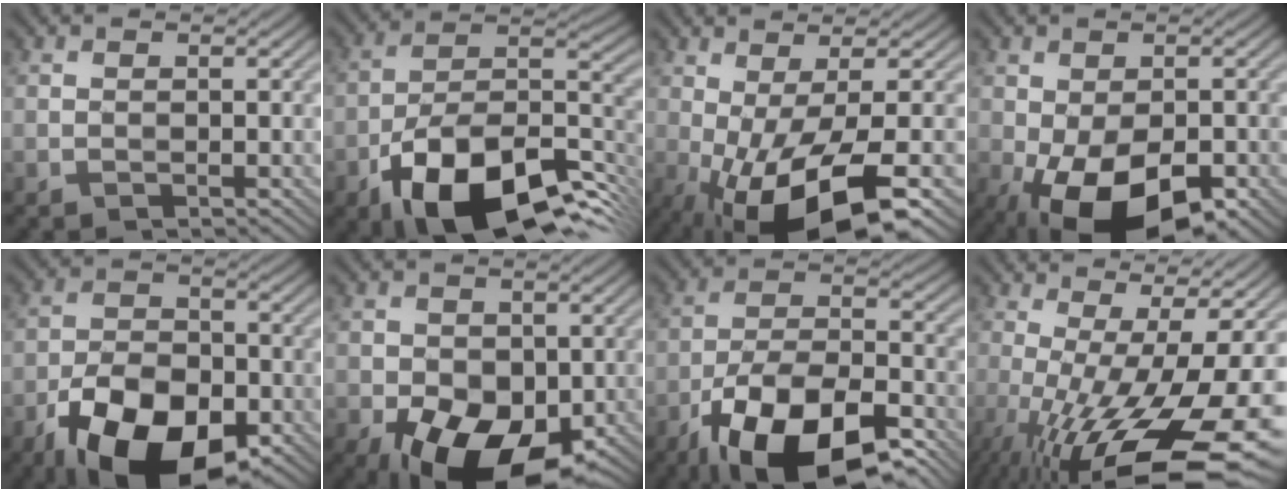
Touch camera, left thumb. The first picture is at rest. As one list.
[{"total": 18.3, "force": [-10.4, 7.9, 12.8], "torque": [-0.219, -0.033, -0.173]}, {"total": 12.9, "force": [-4.8, 4.0, 11.3], "torque": [-0.202, -0.011, -0.069]}, {"total": 12.5, "force": [-5.6, 6.2, 9.2], "torque": [-0.157, -0.032, -0.085]}, {"total": 14.5, "force": [-7.9, 7.6, 9.5], "torque": [-0.184, -0.027, -0.139]}, {"total": 11.0, "force": [-4.0, 7.0, 7.4], "torque": [-0.116, -0.028, -0.064]}, {"total": 16.9, "force": [-10.4, 6.7, 11.4], "torque": [-0.214, -0.017, -0.187]}, {"total": 18.9, "force": [-5.4, 5.8, 17.1], "torque": [-0.272, -0.013, -0.087]}]